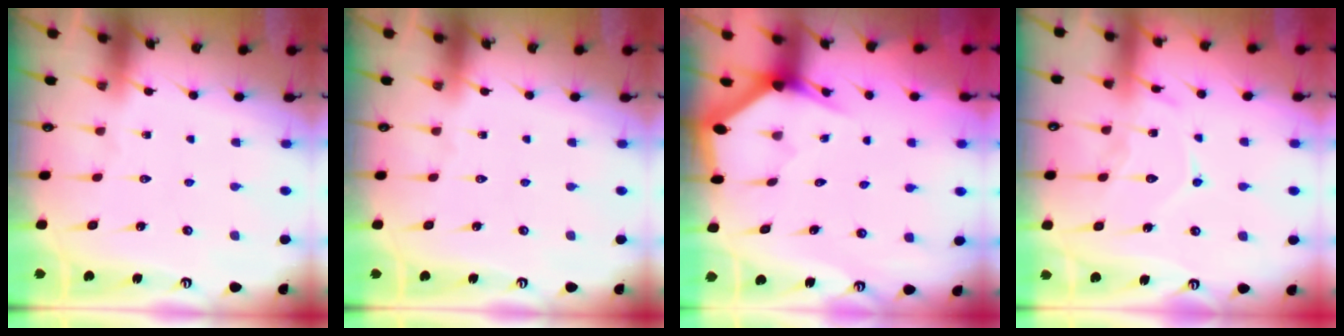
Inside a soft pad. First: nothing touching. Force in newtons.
{"total": 0.0}
{"total": 2.9, "press": 2.9, "slide": 0.0}
{"total": 11.0, "press": 11.0, "slide": 0.9}